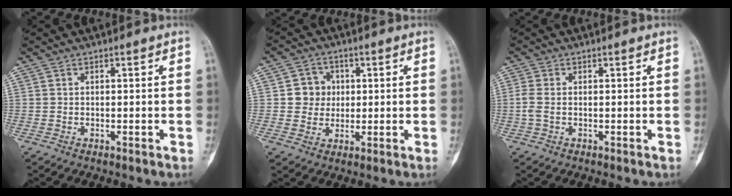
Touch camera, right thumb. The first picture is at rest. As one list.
[{"total": 4.7, "force": [0.5, 4.4, 1.6], "torque": [0.004, 0.007, 0.004]}, {"total": 2.4, "force": [-0.4, 1.3, 2.0], "torque": [-0.061, -0.001, -0.010]}]